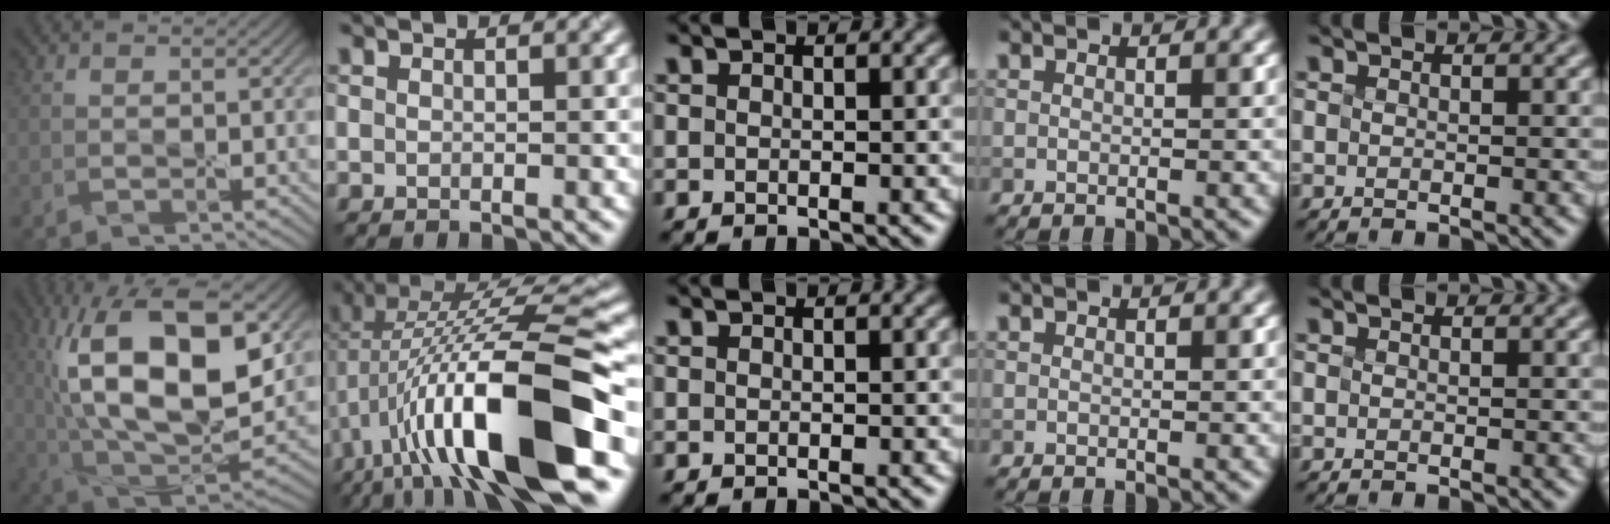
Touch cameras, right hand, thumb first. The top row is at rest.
{"thumb": {"total": 19.2, "force": [4.5, 9.0, 16.3], "torque": [-0.313, 0.016, 0.076]}, "index": {"total": 14.9, "force": [-3.8, 4.1, 13.8], "torque": [-0.237, 0.016, -0.061]}}